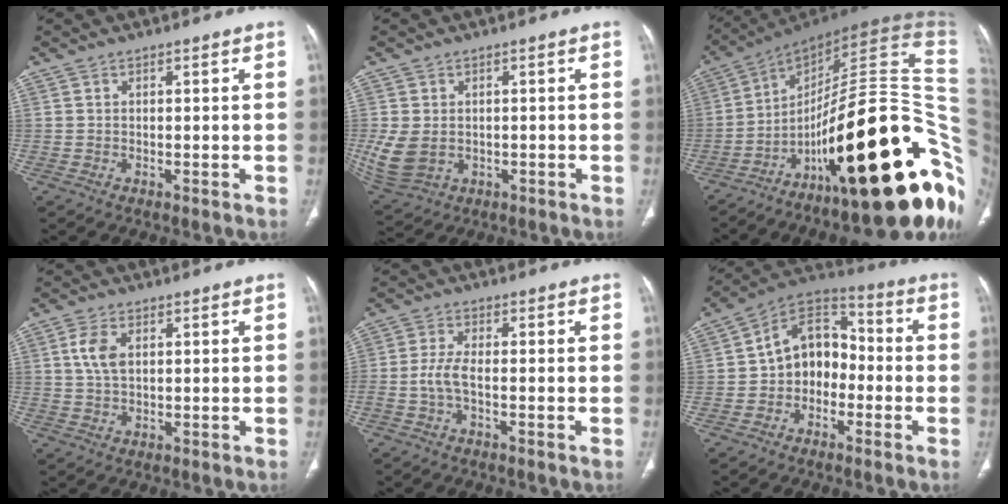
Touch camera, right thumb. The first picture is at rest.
{"total": 7.7, "force": [-0.5, 6.0, 4.7], "torque": [-0.106, -0.004, 0.007]}
{"total": 43.2, "force": [-10.2, 13.6, 39.7], "torque": [-0.469, 0.078, -0.154]}
{"total": 4.6, "force": [1.2, 2.6, 3.6], "torque": [-0.081, 0.003, 0.023]}
{"total": 3.6, "force": [-1.2, 1.1, 3.2], "torque": [-0.079, 0.008, -0.029]}
{"total": 11.7, "force": [-1.8, 9.0, 7.3], "torque": [-0.078, 0.047, -0.049]}